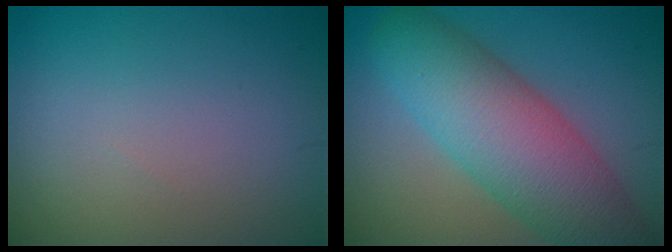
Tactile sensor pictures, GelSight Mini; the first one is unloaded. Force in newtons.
{"total": 9.7, "press": 9.7, "slide": 0.3}